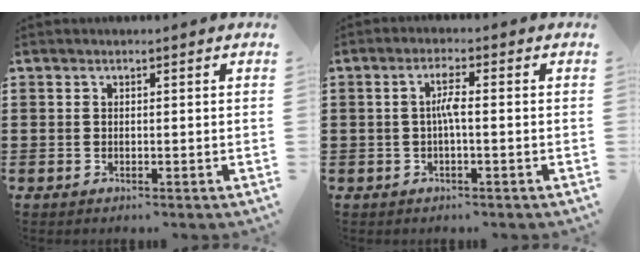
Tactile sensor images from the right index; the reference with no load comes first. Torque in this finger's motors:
{"motor_torque": [0.71, -0.18, 0.18, 0.07]}